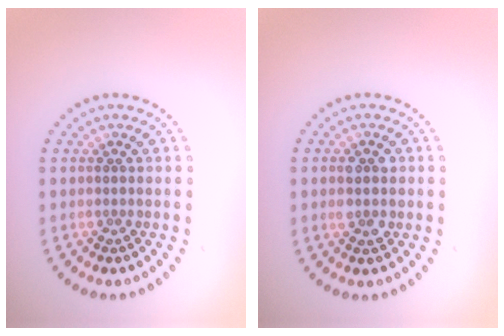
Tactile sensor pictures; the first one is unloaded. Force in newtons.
{"total": 2.6, "press": 2.6, "slide": 0.3}